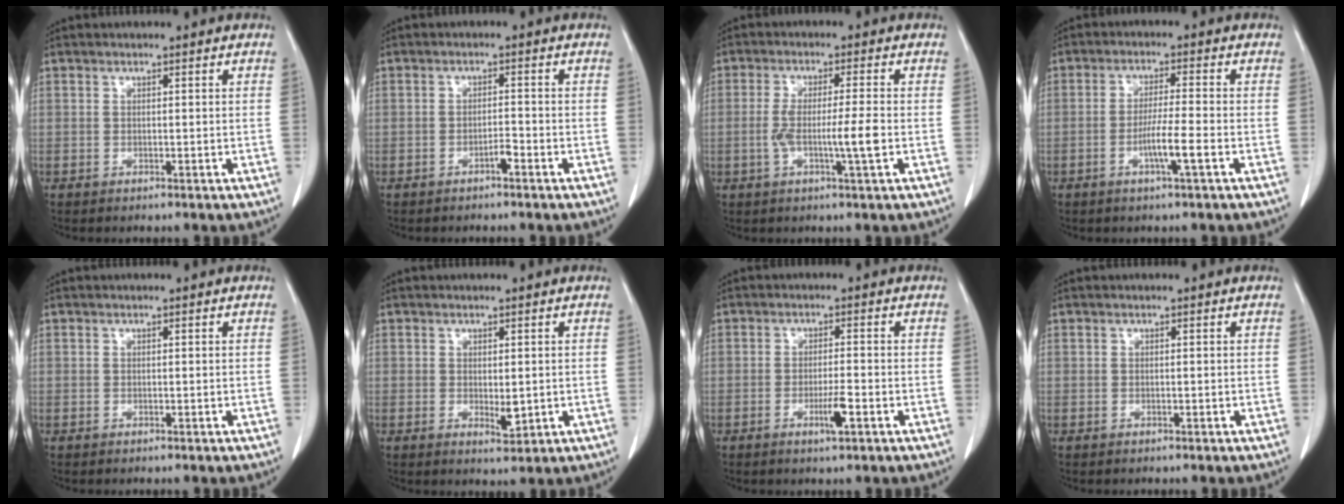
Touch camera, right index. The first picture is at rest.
{"total": 1.5, "force": [-1.1, 0.2, 1.1], "torque": [-0.019, 0.002, -0.018]}
{"total": 6.2, "force": [-1.4, -0.3, 6.0], "torque": [-0.115, -0.004, -0.024]}
{"total": 5.1, "force": [-1.9, -0.4, 4.7], "torque": [-0.084, -0.006, -0.036]}
{"total": 0.0}
{"total": 2.4, "force": [-0.1, 1.1, 2.2], "torque": [-0.033, -0.007, 0.004]}
{"total": 3.7, "force": [-1.6, 0.1, 3.3], "torque": [-0.062, -0.005, -0.029]}
{"total": 0.0}